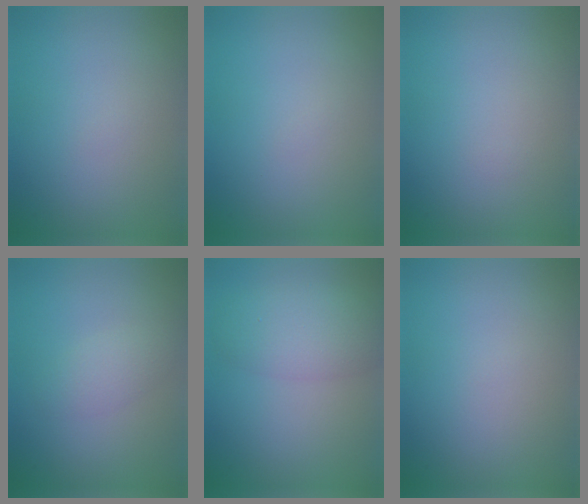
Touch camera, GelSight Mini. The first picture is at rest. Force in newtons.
{"total": 0.0}
{"total": 0.0}
{"total": 1.7, "press": 1.7, "slide": 0.1}
{"total": 4.2, "press": 4.1, "slide": 0.3}
{"total": 0.0}